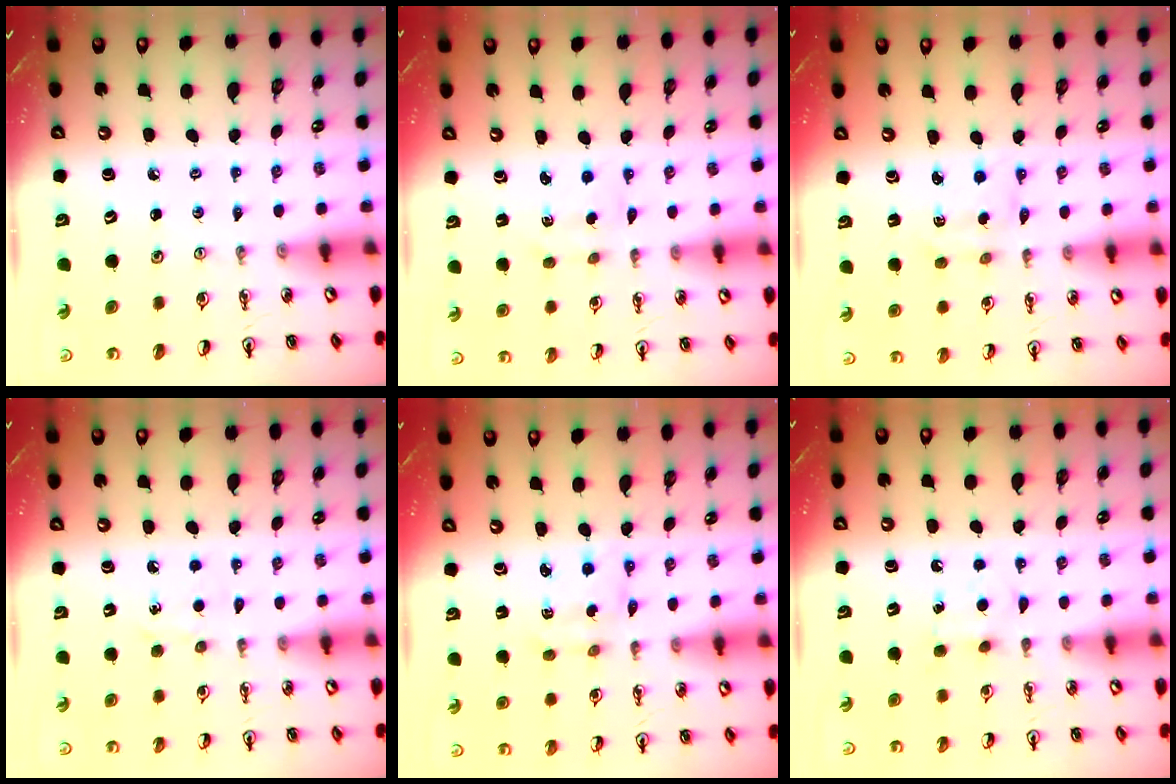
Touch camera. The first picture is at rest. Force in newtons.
{"total": 2.0, "press": 2.0, "slide": 0.4}
{"total": 2.4, "press": 2.3, "slide": 0.8}
{"total": 4.4, "press": 4.4, "slide": 0.6}
{"total": 2.1, "press": 2.0, "slide": 0.4}
{"total": 6.3, "press": 6.2, "slide": 0.8}